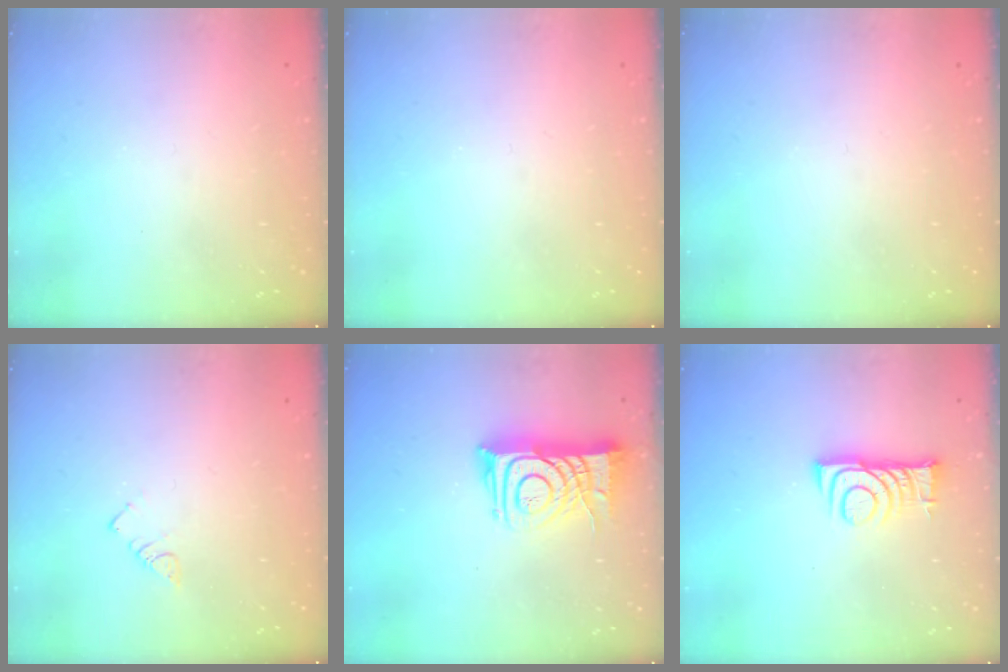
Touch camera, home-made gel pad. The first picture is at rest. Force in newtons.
{"total": 0.0}
{"total": 0.0}
{"total": 3.4, "press": 3.4, "slide": 0.5}
{"total": 11.8, "press": 11.7, "slide": 1.1}
{"total": 7.9, "press": 7.8, "slide": 0.8}